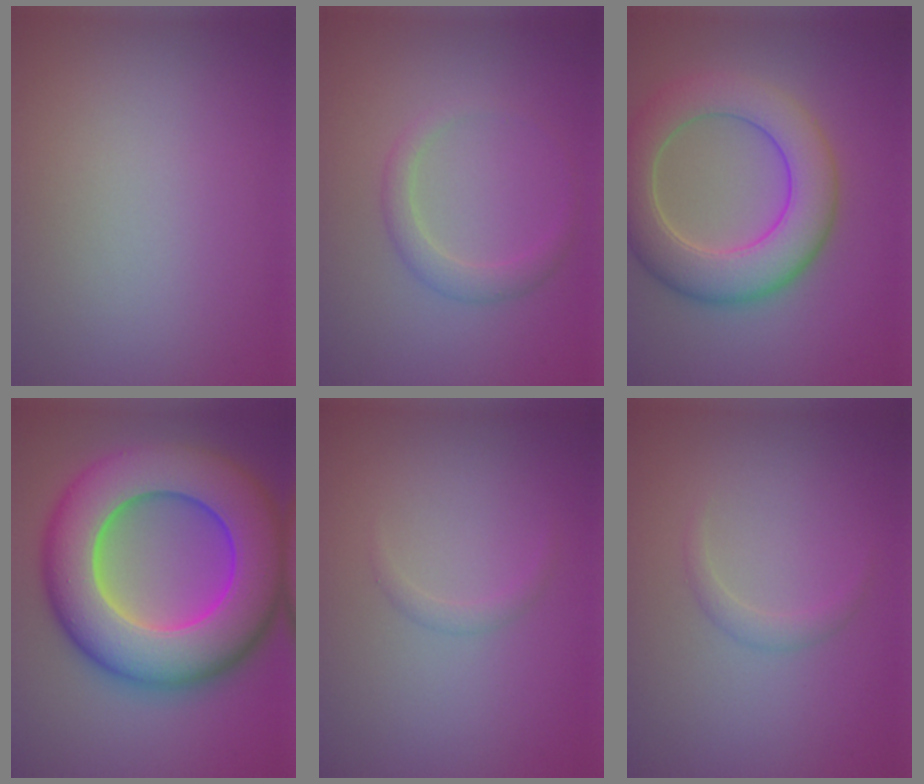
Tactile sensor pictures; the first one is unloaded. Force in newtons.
{"total": 1.8, "press": 1.8, "slide": 0.1}
{"total": 7.6, "press": 7.6, "slide": 0.3}
{"total": 14.6, "press": 14.6, "slide": 0.3}
{"total": 0.8, "press": 0.8, "slide": 0.1}
{"total": 1.1, "press": 1.1, "slide": 0.1}